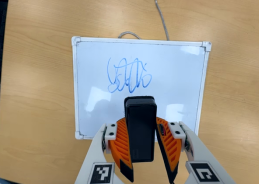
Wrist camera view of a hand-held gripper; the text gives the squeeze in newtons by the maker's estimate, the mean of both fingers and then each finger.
{"total": 8.7, "left": 7.8, "right": 9.6}